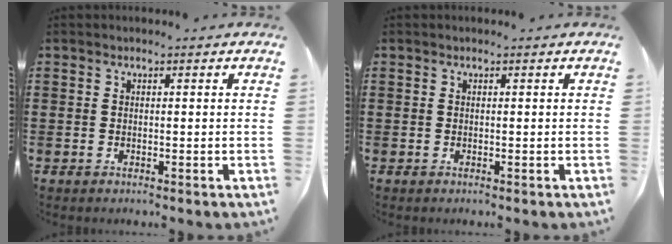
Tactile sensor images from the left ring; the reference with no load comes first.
{"total": 0.0}